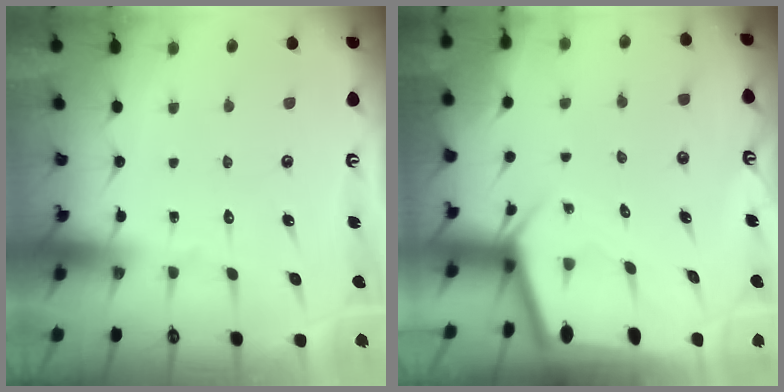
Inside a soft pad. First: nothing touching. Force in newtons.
{"total": 3.9, "press": 3.9, "slide": 0.4}